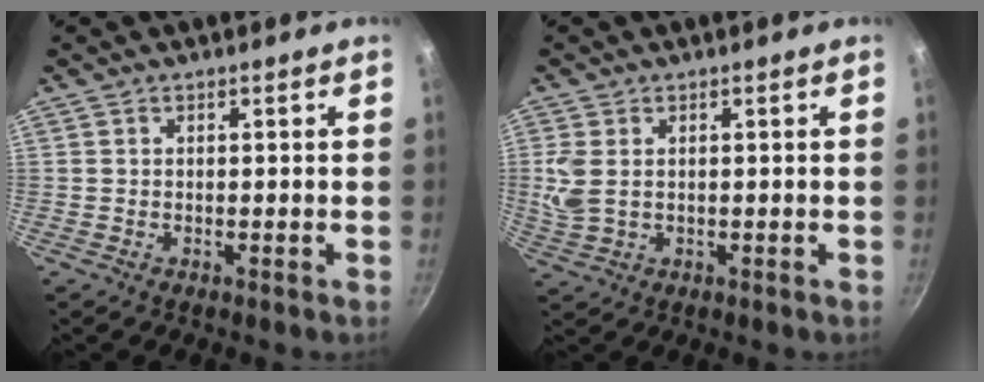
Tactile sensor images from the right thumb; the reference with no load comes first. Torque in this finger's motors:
{"motor_torque": [0.06, 0.05, 0.24, 0.66, 0.03]}